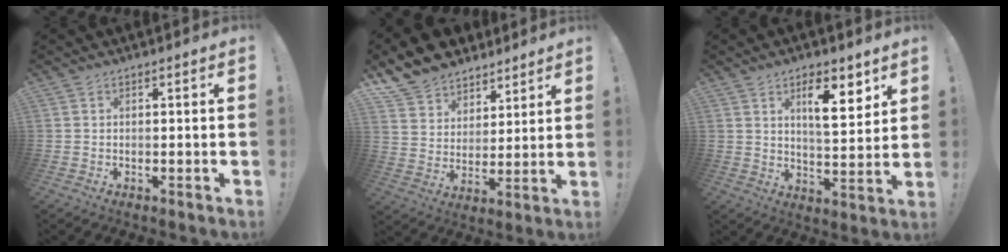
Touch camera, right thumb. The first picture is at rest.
{"total": 11.0, "force": [8.6, 6.6, 1.4], "torque": [-0.035, -0.073, 0.169]}
{"total": 10.5, "force": [5.6, 3.1, 8.3], "torque": [-0.116, -0.027, 0.090]}